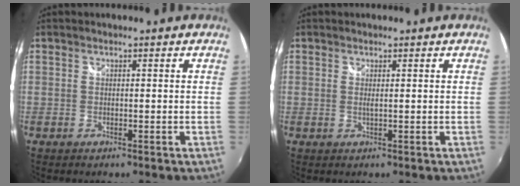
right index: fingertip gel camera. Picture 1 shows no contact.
{"total": 0.7, "force": [0.2, -0.1, 0.6], "torque": [-0.012, -0.001, 0.003]}